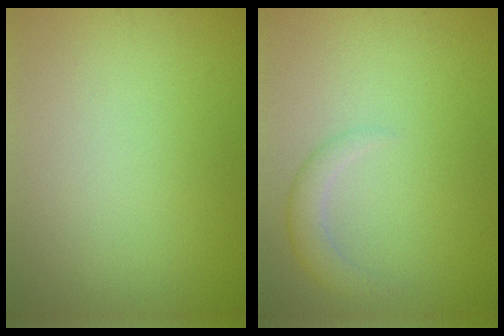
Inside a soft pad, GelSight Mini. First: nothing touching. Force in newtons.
{"total": 2.1, "press": 2.1, "slide": 0.2}